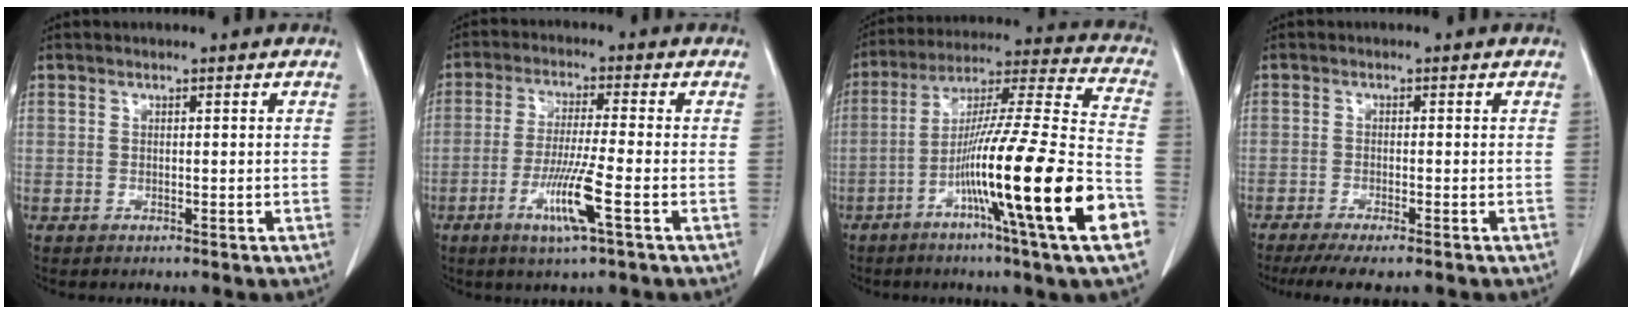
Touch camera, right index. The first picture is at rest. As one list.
[{"total": 8.2, "force": [-3.3, -0.5, 7.5], "torque": [-0.148, -0.016, -0.061]}, {"total": 23.4, "force": [-8.7, -0.7, 21.7], "torque": [-0.339, -0.026, -0.153]}, {"total": 6.8, "force": [-5.4, 0.8, 4.2], "torque": [-0.060, -0.014, -0.084]}]